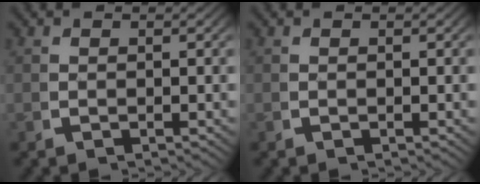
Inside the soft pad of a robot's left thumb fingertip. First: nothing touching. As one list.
[{"total": 0.0}]